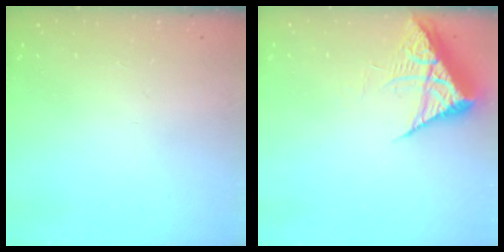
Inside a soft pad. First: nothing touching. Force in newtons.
{"total": 7.5, "press": 7.5, "slide": 0.8}